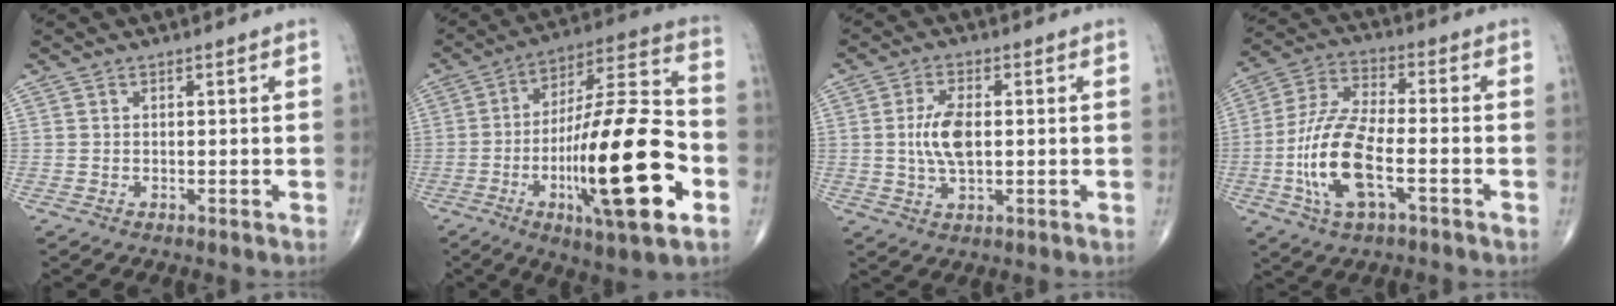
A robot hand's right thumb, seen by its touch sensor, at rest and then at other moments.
{"total": 26.3, "force": [-7.5, 6.3, 24.4], "torque": [-0.407, 0.023, -0.114]}
{"total": 7.0, "force": [0.2, 3.3, 6.2], "torque": [-0.123, 0.000, 0.003]}
{"total": 14.5, "force": [-4.3, 5.6, 12.7], "torque": [-0.270, 0.025, -0.082]}